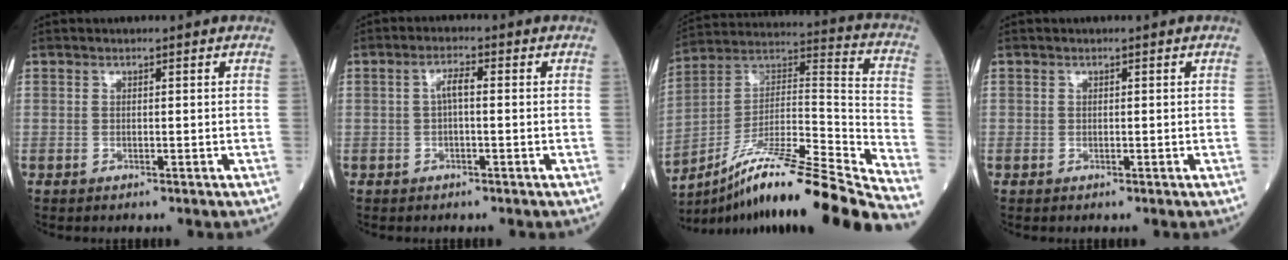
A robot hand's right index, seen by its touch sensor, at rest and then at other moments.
{"total": 2.5, "force": [0.0, 0.6, 2.4], "torque": [-0.047, 0.007, 0.001]}
{"total": 26.3, "force": [-21.0, -0.6, 15.8], "torque": [-0.214, -0.003, -0.352]}
{"total": 0.0}